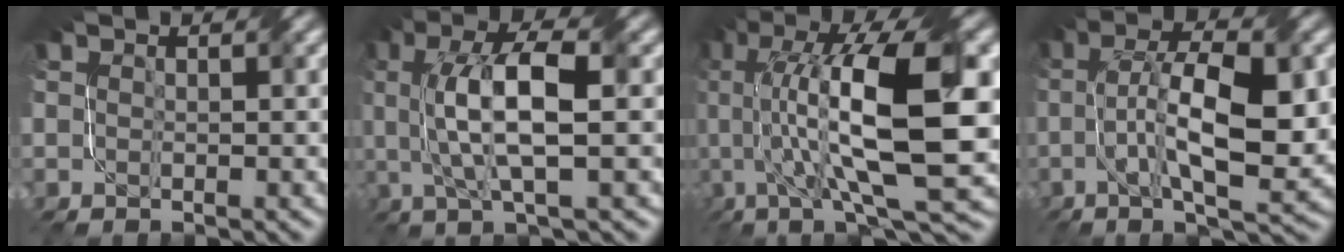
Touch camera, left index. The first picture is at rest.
{"total": 7.8, "force": [0.8, 2.2, 7.4], "torque": [-0.144, 0.008, 0.021]}
{"total": 15.3, "force": [2.2, 4.7, 14.4], "torque": [-0.243, 0.015, 0.046]}
{"total": 10.6, "force": [-0.3, 3.4, 10.0], "torque": [-0.167, 0.006, 0.000]}